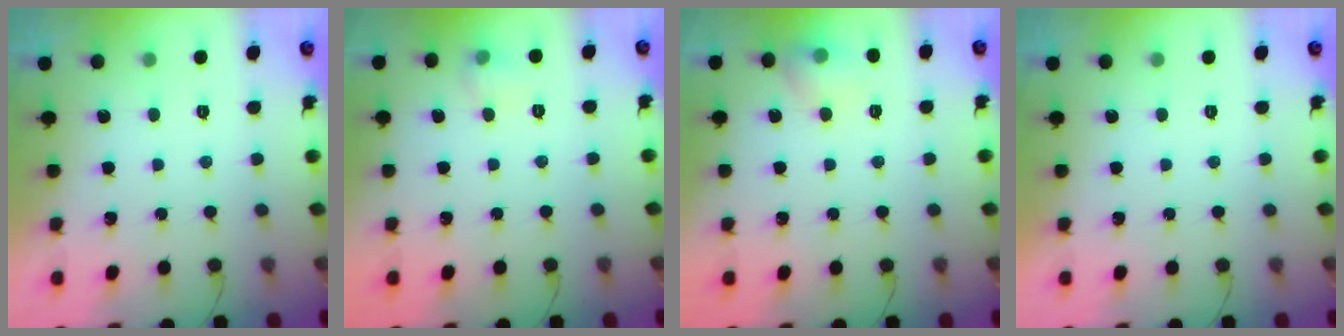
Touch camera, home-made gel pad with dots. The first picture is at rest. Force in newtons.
{"total": 6.4, "press": 5.6, "slide": 3.1}
{"total": 8.5, "press": 8.3, "slide": 1.5}
{"total": 0.0}